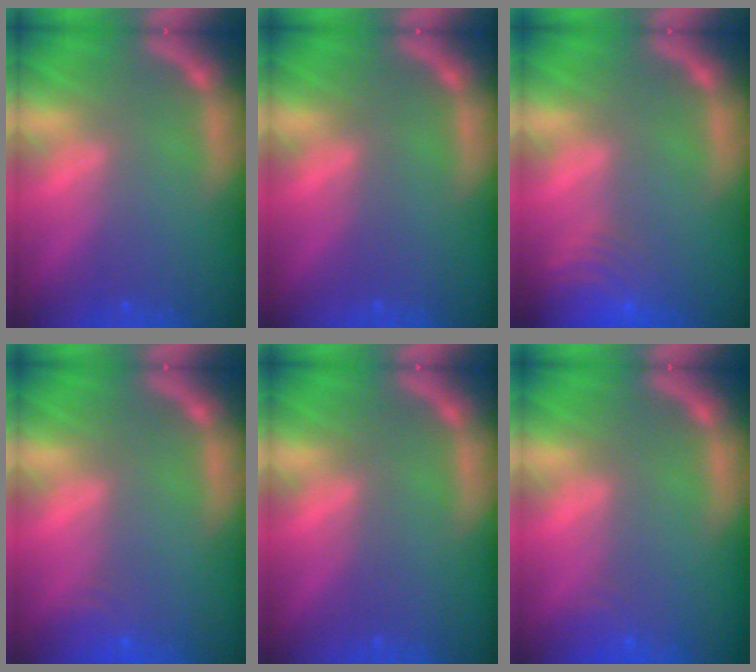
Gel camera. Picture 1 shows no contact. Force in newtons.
{"total": 0.0}
{"total": 8.0}
{"total": 2.4}
{"total": 0.0}
{"total": 1.9}